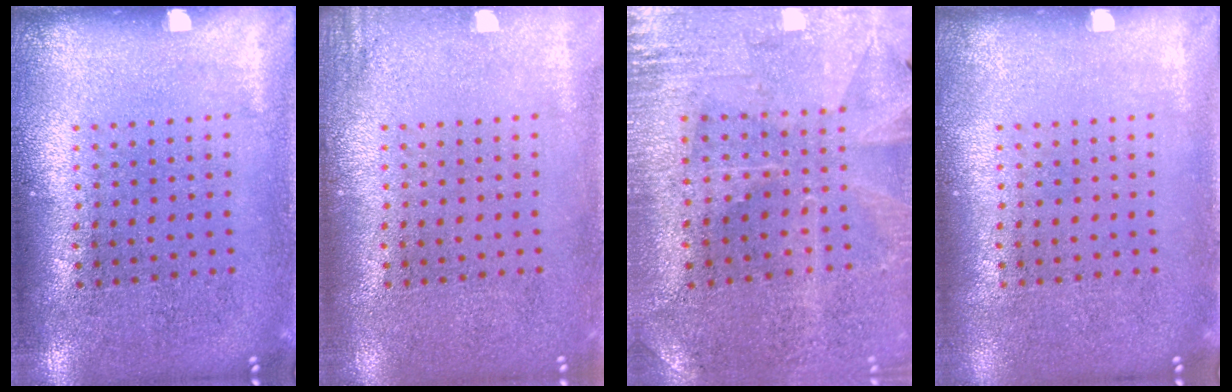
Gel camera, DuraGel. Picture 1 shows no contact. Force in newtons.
{"total": 1.2, "press": 1.2, "slide": 0.3}
{"total": 0.7, "press": 0.6, "slide": 0.3}
{"total": 0.0}